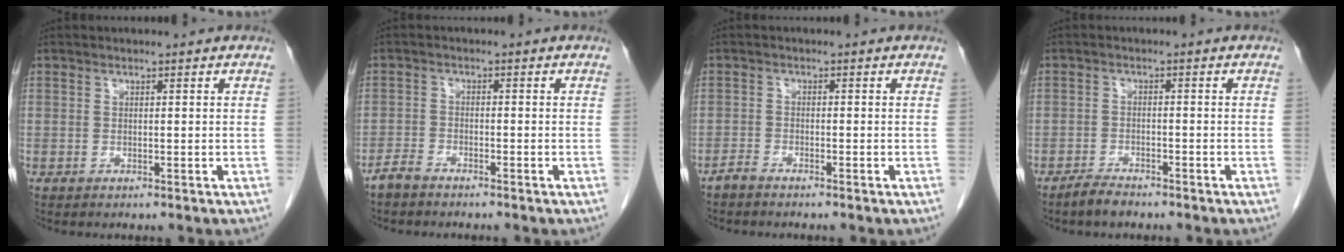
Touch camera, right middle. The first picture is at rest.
{"total": 2.5, "force": [-2.2, 0.7, 0.7], "torque": [-0.021, 0.000, -0.043]}
{"total": 1.7, "force": [-1.6, 0.3, 0.5], "torque": [-0.015, -0.001, -0.029]}
{"total": 2.5, "force": [-2.3, 0.6, 0.9], "torque": [-0.024, -0.003, -0.039]}